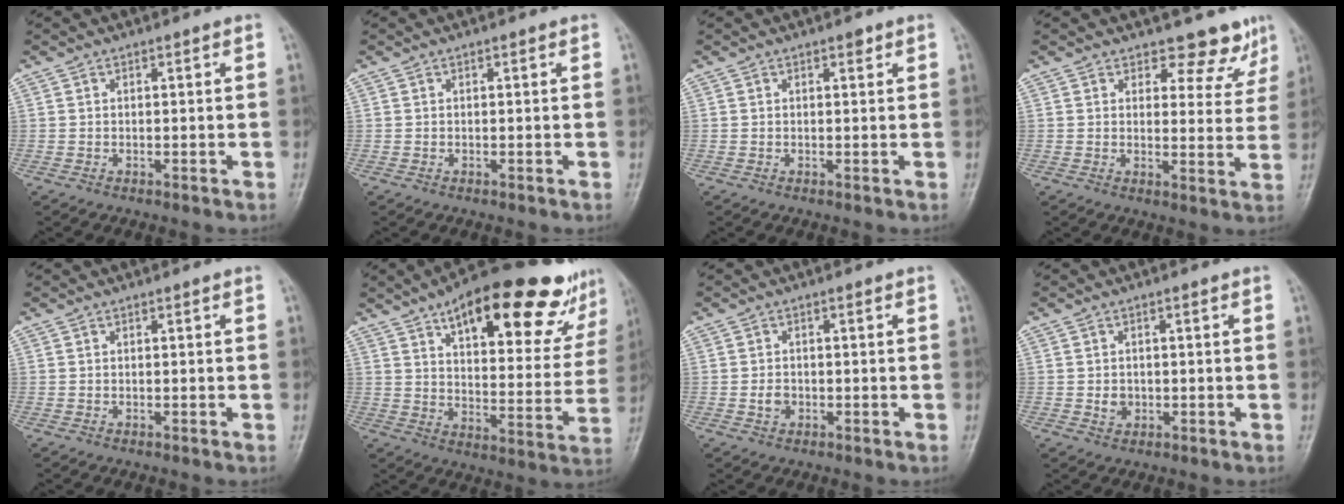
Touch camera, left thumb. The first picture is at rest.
{"total": 0.0}
{"total": 1.0, "force": [0.6, 0.4, 0.6], "torque": [-0.004, -0.002, 0.007]}
{"total": 7.3, "force": [6.3, 3.5, 1.2], "torque": [0.021, -0.046, 0.067]}
{"total": 0.0}
{"total": 26.8, "force": [16.8, 9.7, 18.5], "torque": [-0.221, -0.040, 0.237]}
{"total": 2.1, "force": [-0.6, 1.7, 1.1], "torque": [-0.012, 0.003, -0.011]}
{"total": 2.2, "force": [-0.3, 1.9, 1.0], "torque": [-0.009, 0.002, -0.002]}